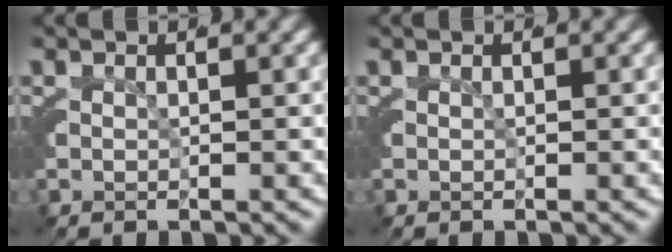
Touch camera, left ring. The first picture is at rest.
{"total": 0.0}